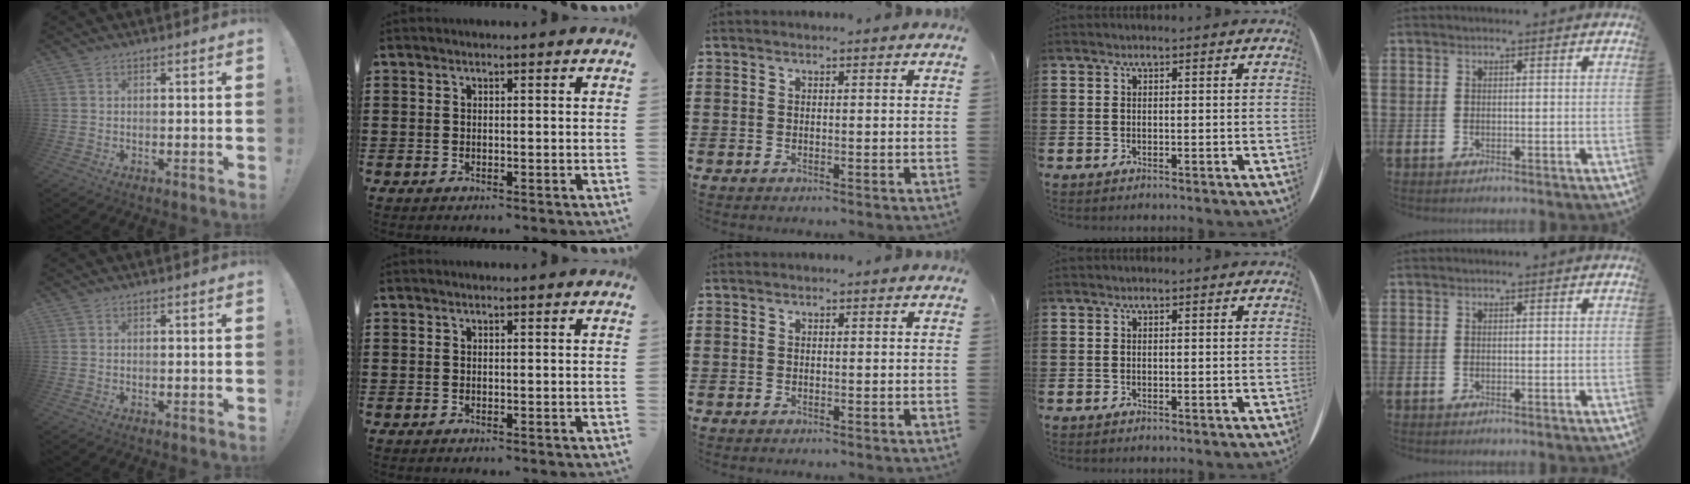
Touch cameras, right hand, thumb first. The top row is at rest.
{}